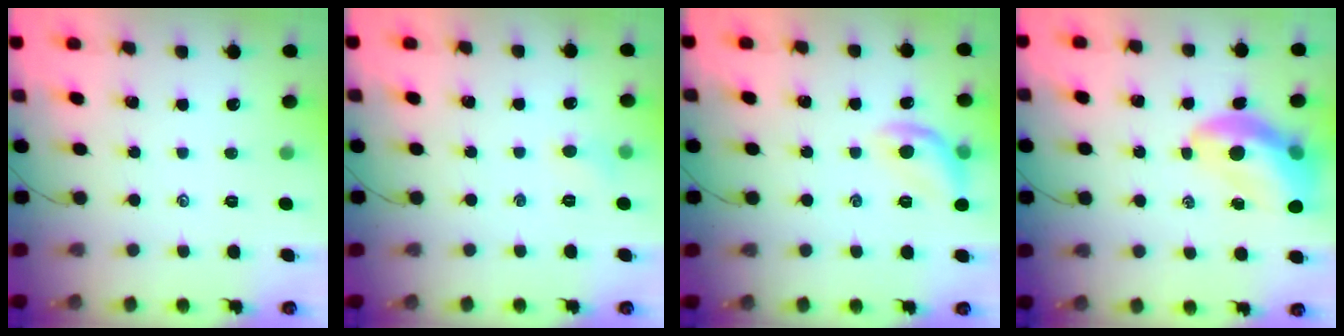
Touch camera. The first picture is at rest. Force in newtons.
{"total": 4.4, "press": 4.1, "slide": 1.4}
{"total": 10.4, "press": 10.4, "slide": 0.7}
{"total": 13.7, "press": 13.2, "slide": 3.8}